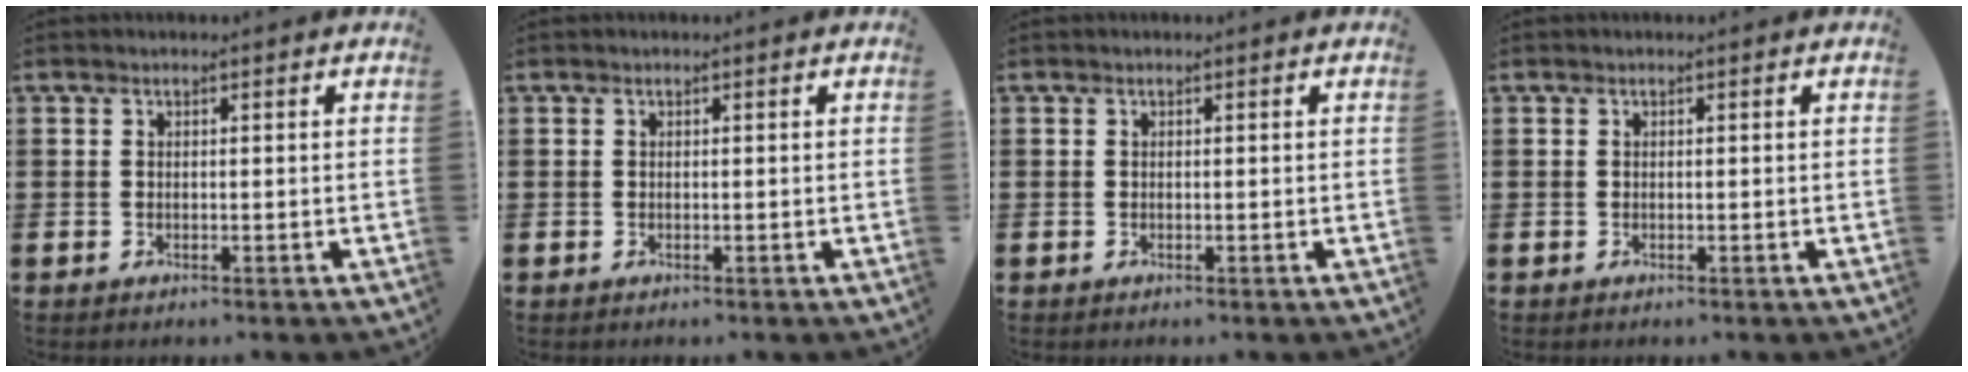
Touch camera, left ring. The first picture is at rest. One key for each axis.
{"total": 0.0}
{"total": 0.0}
{"total": 0.0}